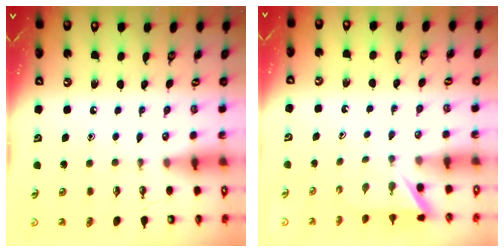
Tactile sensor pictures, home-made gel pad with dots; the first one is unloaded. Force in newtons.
{"total": 2.4, "press": 2.4, "slide": 0.3}